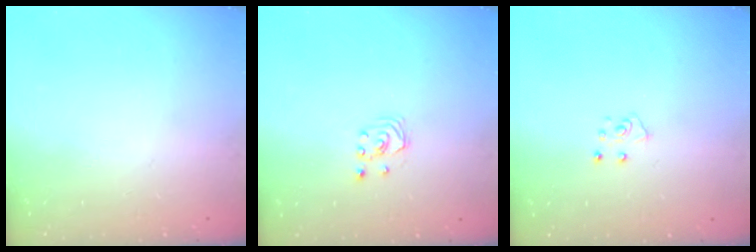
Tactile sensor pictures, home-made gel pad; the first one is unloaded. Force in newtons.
{"total": 1.8, "press": 1.8, "slide": 0.2}
{"total": 5.3, "press": 5.3, "slide": 0.5}